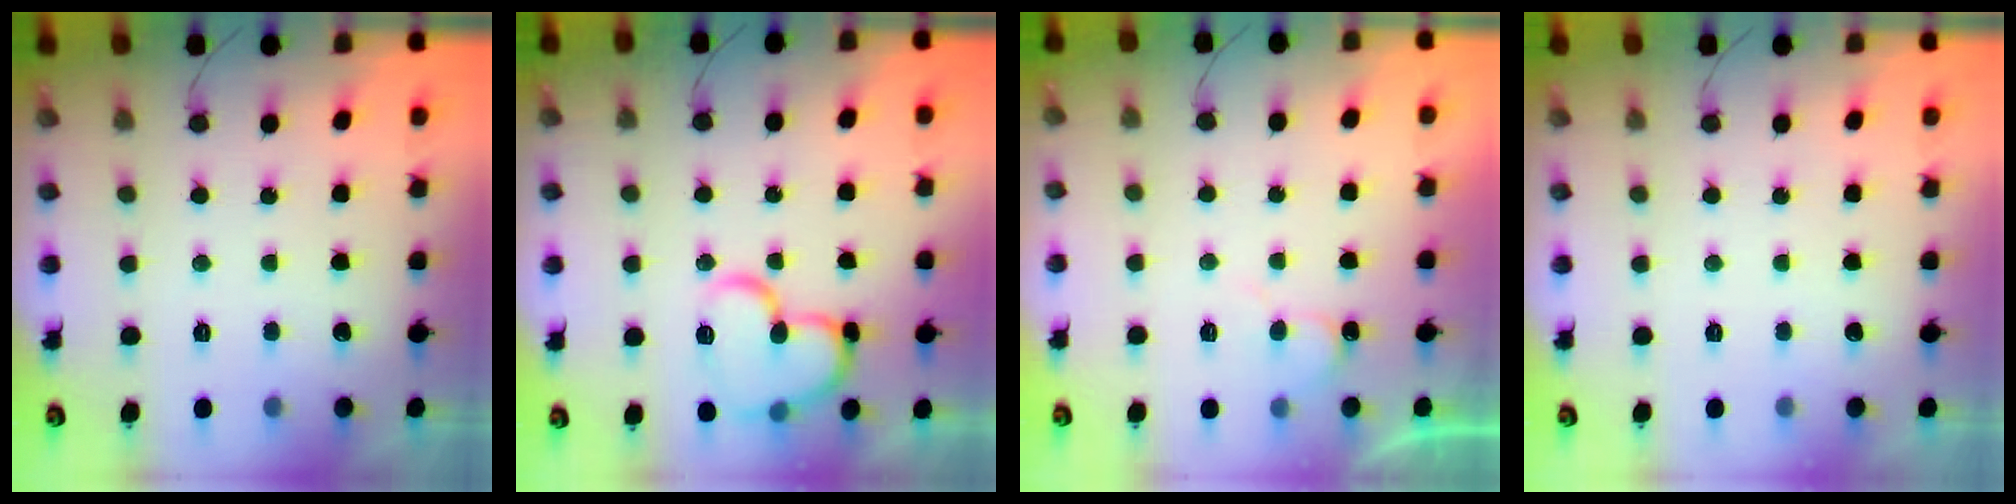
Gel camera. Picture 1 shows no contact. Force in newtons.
{"total": 15.7, "press": 15.6, "slide": 1.9}
{"total": 5.4, "press": 5.4, "slide": 0.5}
{"total": 0.0}